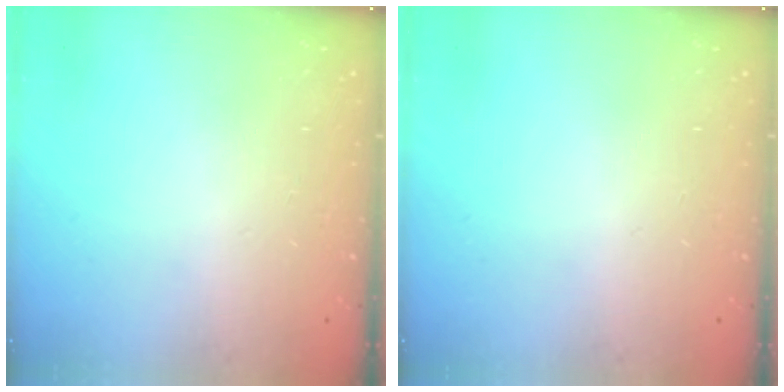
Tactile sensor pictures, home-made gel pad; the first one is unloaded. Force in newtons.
{"total": 0.0}